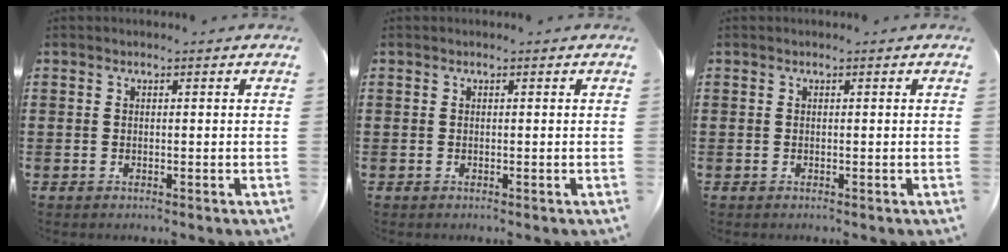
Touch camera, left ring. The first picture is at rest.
{"total": 0.0}
{"total": 0.0}